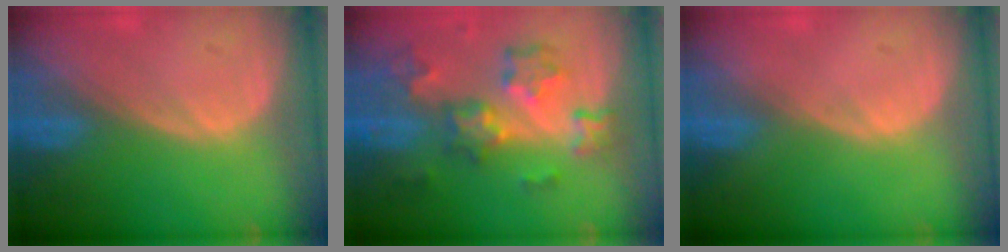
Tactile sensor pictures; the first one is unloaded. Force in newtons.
{"total": 9.2, "press": 8.1, "slide": 4.4}
{"total": 0.0}